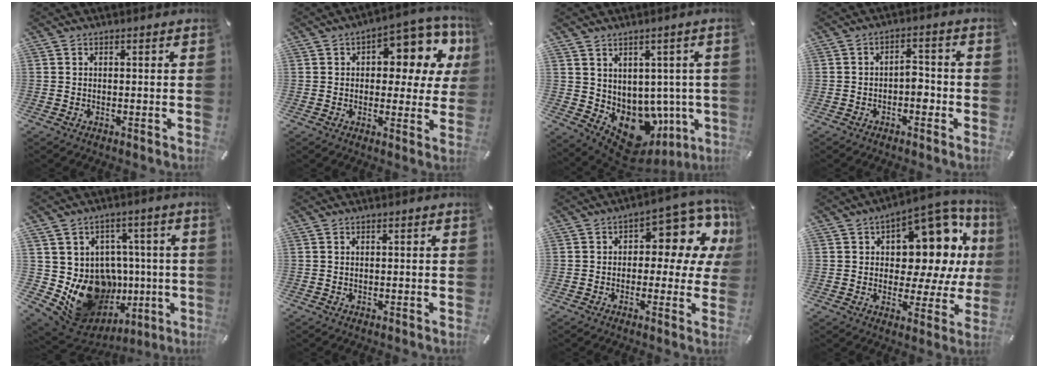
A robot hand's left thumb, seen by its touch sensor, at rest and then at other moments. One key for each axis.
{"total": 11.8, "fx": 4.2, "fy": 6.7, "fz": 8.8, "tx": -0.102, "ty": -0.034, "tz": 0.068}
{"total": 8.5, "fx": -2.5, "fy": 7.0, "fz": 4.2, "tx": -0.055, "ty": -0.026, "tz": -0.022}
{"total": 4.0, "fx": -1.7, "fy": 2.4, "fz": 2.7, "tx": -0.048, "ty": 0.013, "tz": -0.031}
{"total": 16.7, "fx": -3.3, "fy": 14.3, "fz": 8.0, "tx": -0.122, "ty": -0.015, "tz": -0.014}
{"total": 0.0}
{"total": 10.9, "fx": 3.8, "fy": 5.9, "fz": 8.3, "tx": -0.099, "ty": -0.035, "tz": 0.061}
{"total": 15.5, "fx": 6.9, "fy": 9.0, "fz": 10.6, "tx": -0.124, "ty": -0.068, "tz": 0.115}